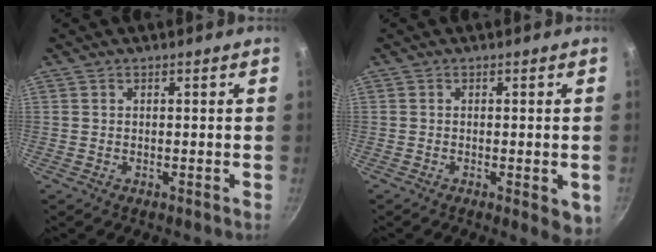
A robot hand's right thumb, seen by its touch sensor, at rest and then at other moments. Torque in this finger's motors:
{"motor_torque": [-0.25, -0.09, -0.24, 0.09, 0.03]}